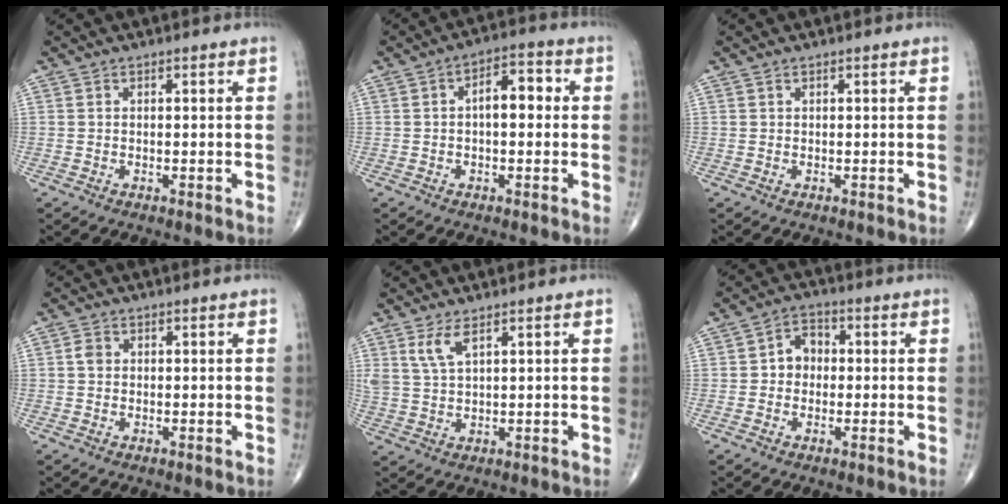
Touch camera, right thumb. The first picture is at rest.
{"total": 6.6, "force": [0.5, 3.4, 5.6], "torque": [-0.068, 0.022, -0.004]}
{"total": 0.0}
{"total": 1.7, "force": [0.2, 1.5, 0.9], "torque": [-0.014, 0.003, 0.001]}
{"total": 4.3, "force": [2.5, 1.4, 3.2], "torque": [-0.071, -0.011, 0.058]}
{"total": 4.8, "force": [-0.1, 4.0, 2.7], "torque": [-0.021, 0.018, -0.012]}